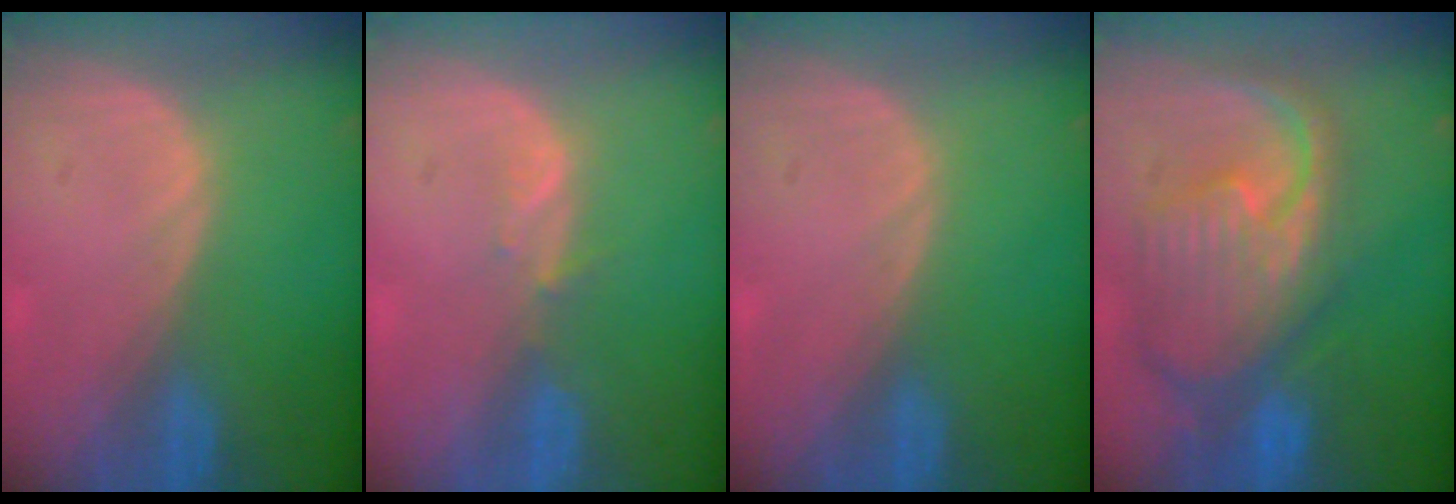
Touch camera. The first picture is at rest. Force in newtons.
{"total": 1.7, "press": 1.5, "slide": 0.8}
{"total": 0.0}
{"total": 12.2, "press": 10.5, "slide": 6.2}